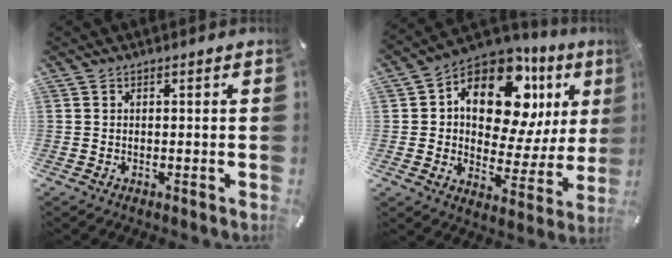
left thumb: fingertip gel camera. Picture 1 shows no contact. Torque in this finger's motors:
{"motor_torque": [2.21, 2.79, 2.14, -0.63, 0.20]}